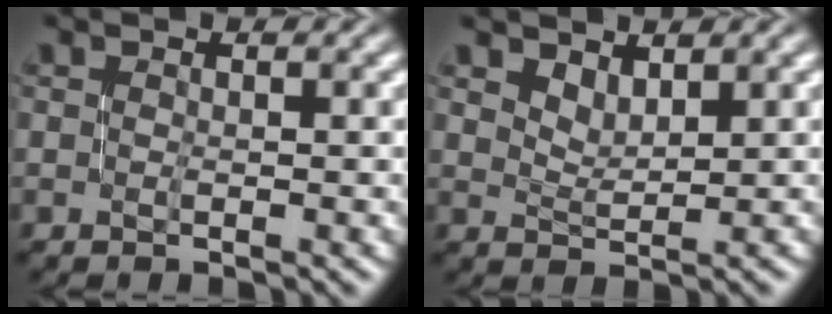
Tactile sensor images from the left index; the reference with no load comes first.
{"total": 1.6, "force": [1.5, 0.4, 0.3], "torque": [-0.005, -0.001, 0.033]}